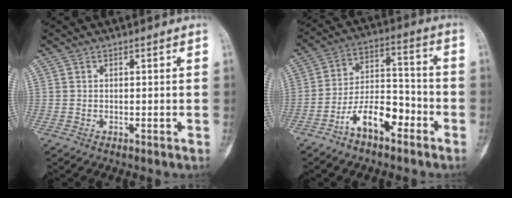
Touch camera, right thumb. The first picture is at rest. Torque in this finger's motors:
{"motor_torque": [0.31, 0.47, 0.84, -0.90, 0.07]}